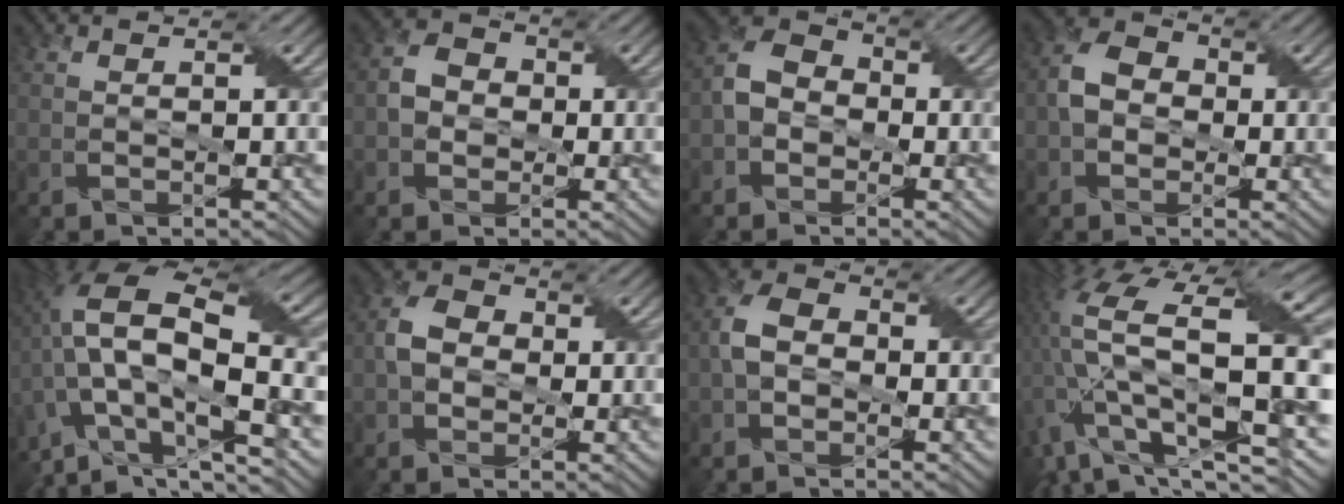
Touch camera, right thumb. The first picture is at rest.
{"total": 3.8, "force": [-0.5, 3.4, 1.7], "torque": [-0.037, 0.007, -0.014]}
{"total": 5.2, "force": [-1.5, 4.3, 2.5], "torque": [-0.063, 0.007, -0.043]}
{"total": 4.9, "force": [-0.5, 4.1, 2.6], "torque": [-0.054, 0.011, -0.019]}
{"total": 16.2, "force": [-3.1, 7.8, 13.9], "torque": [-0.272, 0.011, -0.064]}
{"total": 4.2, "force": [-0.2, 3.5, 2.4], "torque": [-0.055, 0.008, -0.012]}
{"total": 4.6, "force": [-0.8, 3.4, 3.0], "torque": [-0.068, 0.009, -0.024]}
{"total": 19.6, "force": [-1.5, 9.4, 17.2], "torque": [-0.352, -0.027, -0.015]}